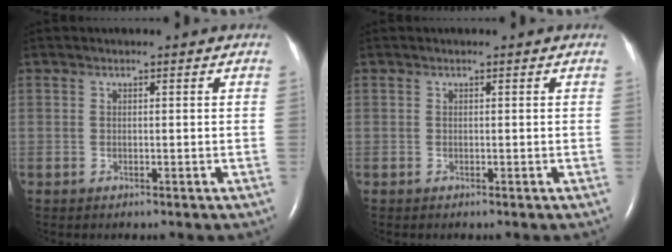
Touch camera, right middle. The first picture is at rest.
{"total": 0.0}